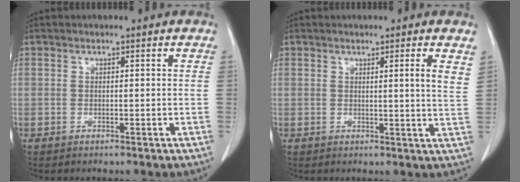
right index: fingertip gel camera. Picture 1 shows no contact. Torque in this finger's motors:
{"motor_torque": [0.02, -0.03, 0.12, 0.02]}